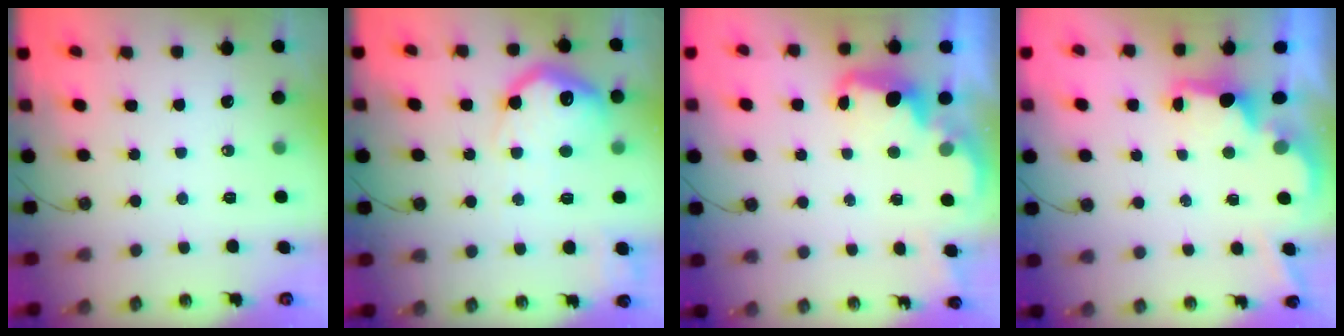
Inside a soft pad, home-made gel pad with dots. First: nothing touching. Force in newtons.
{"total": 17.9, "press": 17.8, "slide": 1.4}
{"total": 2.6, "press": 2.6, "slide": 0.7}
{"total": 2.2, "press": 2.0, "slide": 0.8}